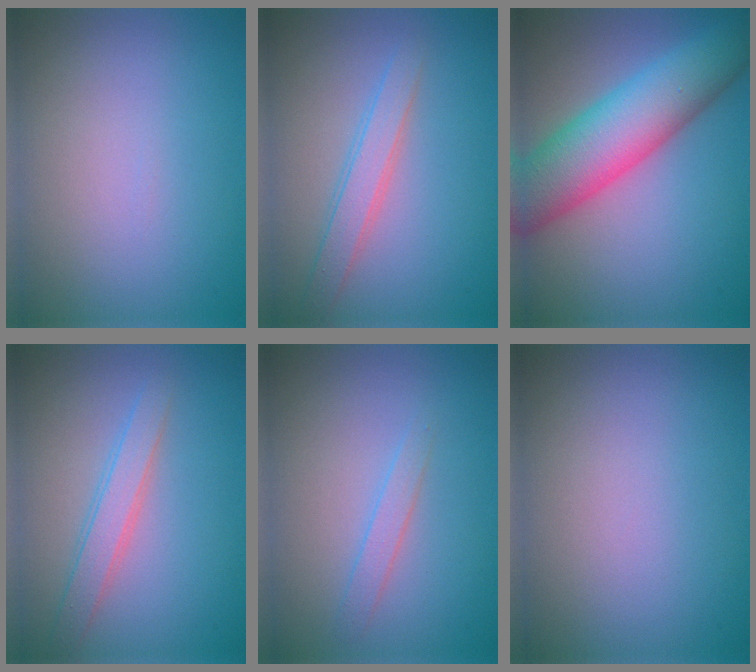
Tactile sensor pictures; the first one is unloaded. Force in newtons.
{"total": 2.4, "press": 2.4, "slide": 0.0}
{"total": 9.5, "press": 9.5, "slide": 0.3}
{"total": 2.4, "press": 2.4, "slide": 0.0}
{"total": 1.3, "press": 1.3, "slide": 0.0}
{"total": 0.0}